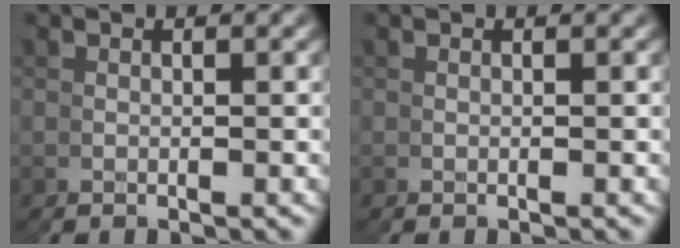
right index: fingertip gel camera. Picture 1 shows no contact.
{"total": 0.0}